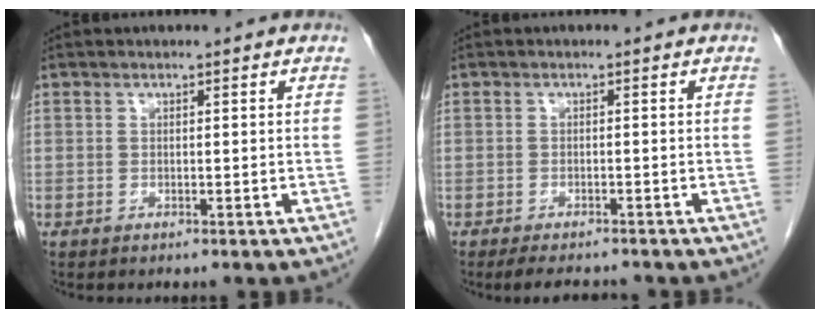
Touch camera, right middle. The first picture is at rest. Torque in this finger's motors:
{"motor_torque": [-0.02, 0.03, 0.00, 0.00]}